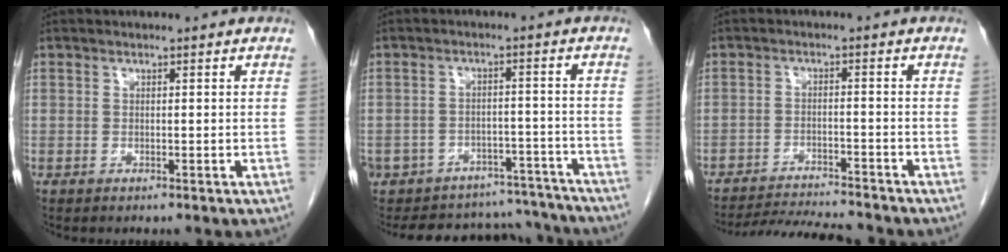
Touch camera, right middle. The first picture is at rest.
{"total": 16.3, "force": [-14.9, 6.3, 2.1], "torque": [-0.042, 0.035, -0.180]}
{"total": 9.9, "force": [-9.4, 0.1, 2.8], "torque": [-0.040, -0.012, -0.150]}